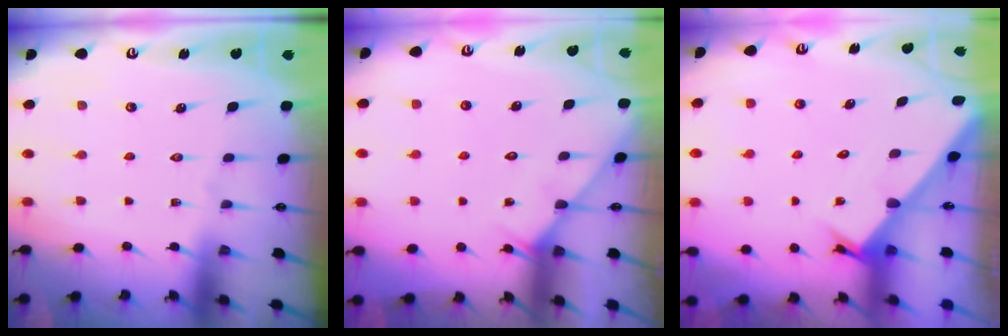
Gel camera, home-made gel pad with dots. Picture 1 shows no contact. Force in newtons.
{"total": 4.6, "press": 4.6, "slide": 0.5}
{"total": 2.3, "press": 2.3, "slide": 0.0}